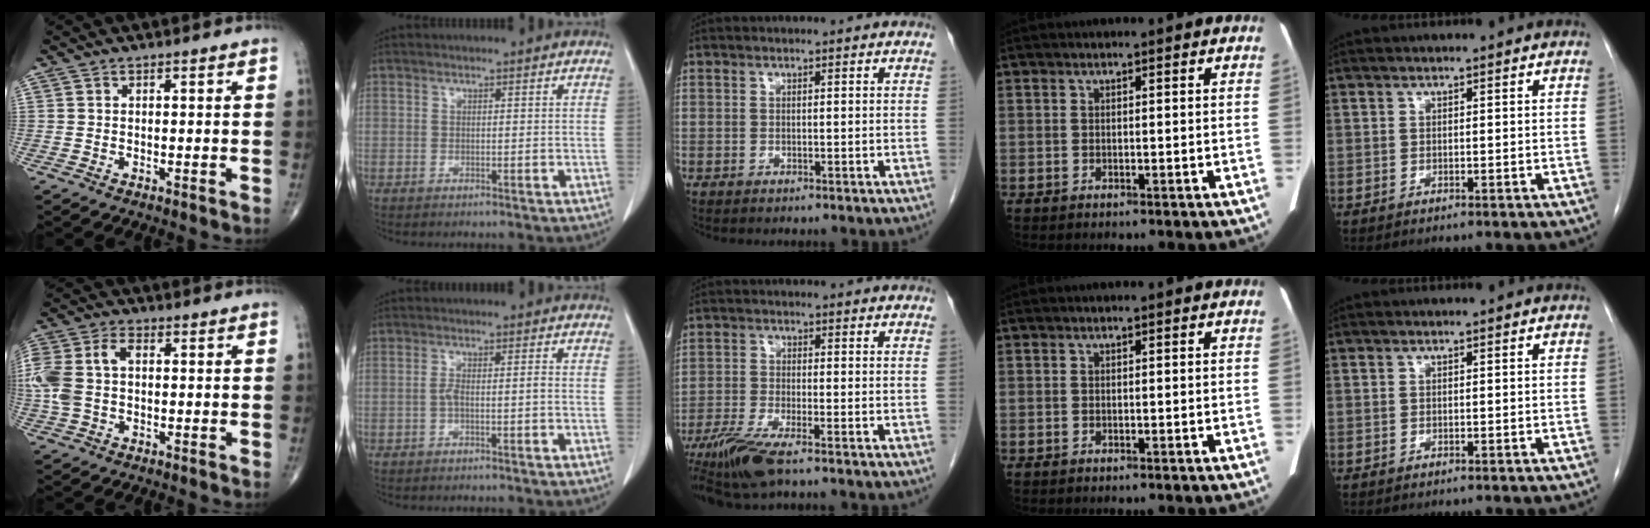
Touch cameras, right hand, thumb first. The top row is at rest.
{"thumb": {"total": 10.2, "force": [0.3, 6.4, 7.9], "torque": [-0.202, 0.028, 0.009]}, "index": {"total": 2.6, "force": [-0.8, 0.7, 2.4], "torque": [-0.049, 0.007, -0.011]}, "middle": {"total": 7.2, "force": [-5.2, 0.4, 5.0], "torque": [-0.099, -0.022, -0.096]}}